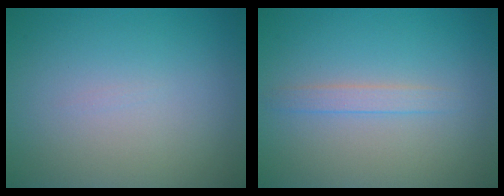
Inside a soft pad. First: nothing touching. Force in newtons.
{"total": 1.3, "press": 1.3, "slide": 0.0}